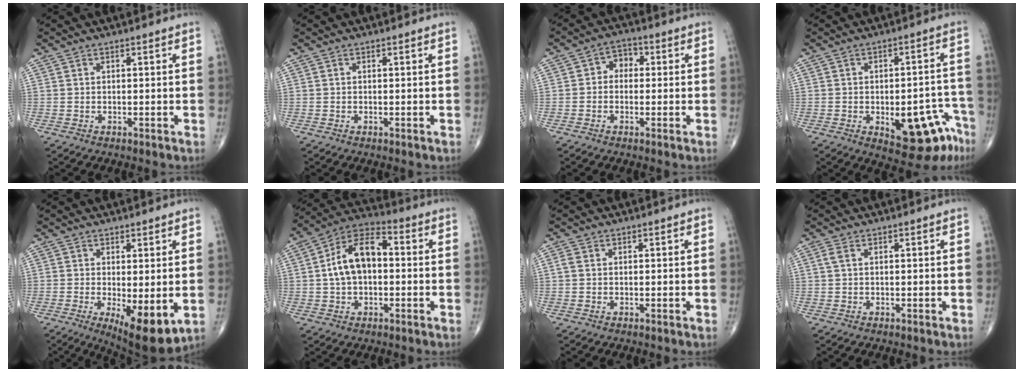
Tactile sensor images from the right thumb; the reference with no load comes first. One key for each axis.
{"total": 0.0}
{"total": 4.1, "fx": 0.0, "fy": 3.3, "fz": 2.5, "tx": -0.014, "ty": 0.018, "tz": -0.013}
{"total": 13.9, "fx": -6.5, "fy": 6.4, "fz": 10.5, "tx": -0.092, "ty": 0.046, "tz": -0.073}
{"total": 9.9, "fx": -2.3, "fy": 3.4, "fz": 9.0, "tx": -0.133, "ty": -0.025, "tz": -0.026}
{"total": 12.0, "fx": 0.5, "fy": 7.2, "fz": 9.6, "tx": -0.166, "ty": 0.035, "tz": -0.002}
{"total": 0.9, "fx": 0.0, "fy": 0.7, "fz": 0.6, "tx": -0.013, "ty": 0.001, "tz": -0.001}
{"total": 1.2, "fx": 0.3, "fy": 0.5, "fz": 1.0, "tx": -0.031, "ty": 0.008, "tz": 0.006}